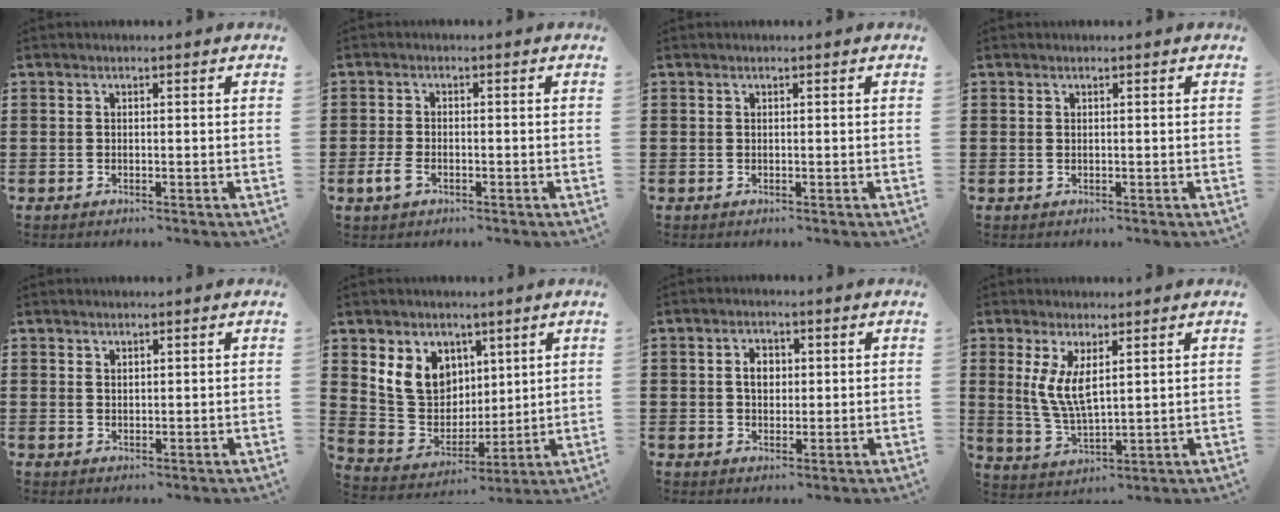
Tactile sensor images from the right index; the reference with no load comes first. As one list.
[{"total": 2.7, "force": [-1.2, 1.5, 1.8], "torque": [-0.056, -0.007, -0.029]}, {"total": 0.0}, {"total": 0.0}, {"total": 1.3, "force": [1.1, 0.6, 0.1], "torque": [-0.004, 0.002, 0.023]}, {"total": 9.3, "force": [4.2, 7.9, 2.7], "torque": [-0.094, -0.009, 0.086]}, {"total": 3.1, "force": [0.5, 2.2, 2.2], "torque": [-0.041, 0.008, 0.005]}, {"total": 6.2, "force": [2.0, 2.4, 5.4], "torque": [-0.125, -0.005, 0.032]}]